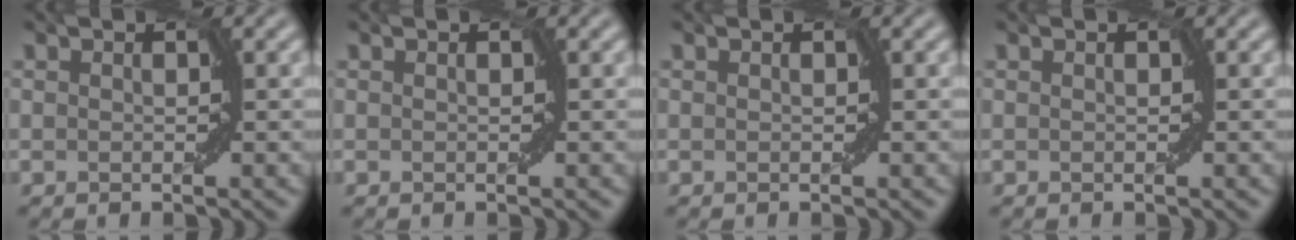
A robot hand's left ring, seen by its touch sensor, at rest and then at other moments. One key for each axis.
{"total": 0.0}
{"total": 0.0}
{"total": 0.0}